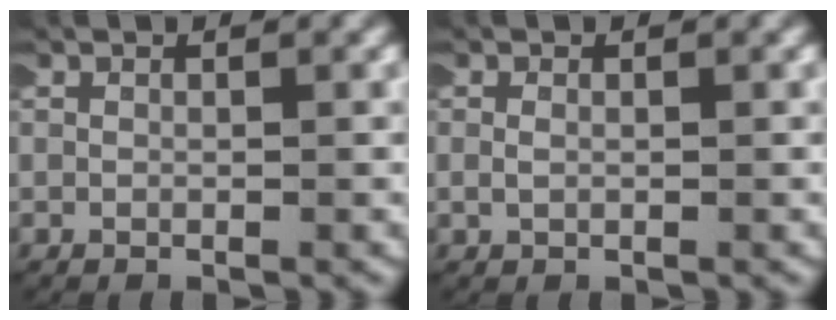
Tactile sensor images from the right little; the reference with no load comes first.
{"total": 0.6, "force": [0.1, 0.4, 0.5], "torque": [-0.015, 0.002, 0.002]}